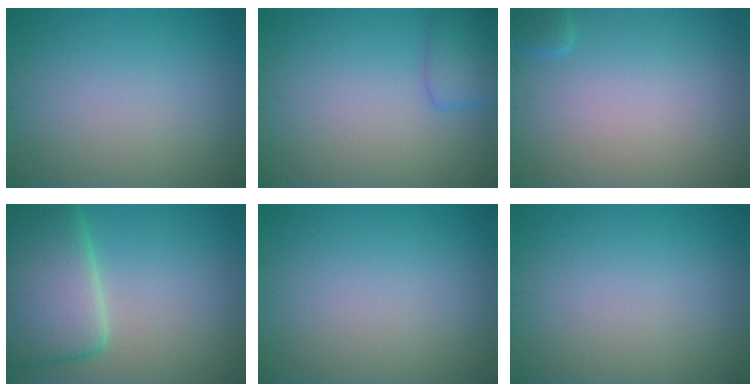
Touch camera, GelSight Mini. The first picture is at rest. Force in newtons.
{"total": 2.4, "press": 2.4, "slide": 0.1}
{"total": 1.1, "press": 1.0, "slide": 0.1}
{"total": 9.2, "press": 9.2, "slide": 0.8}
{"total": 0.0}
{"total": 0.0}